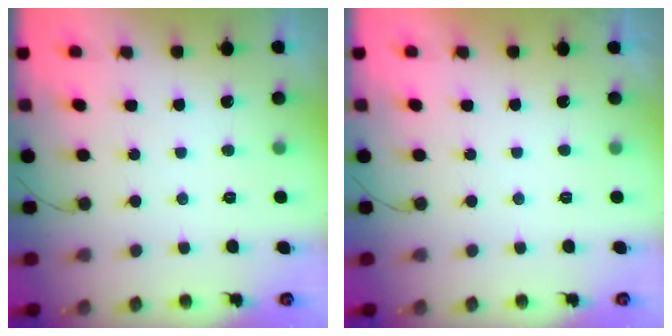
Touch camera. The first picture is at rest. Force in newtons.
{"total": 2.2, "press": 2.1, "slide": 0.4}